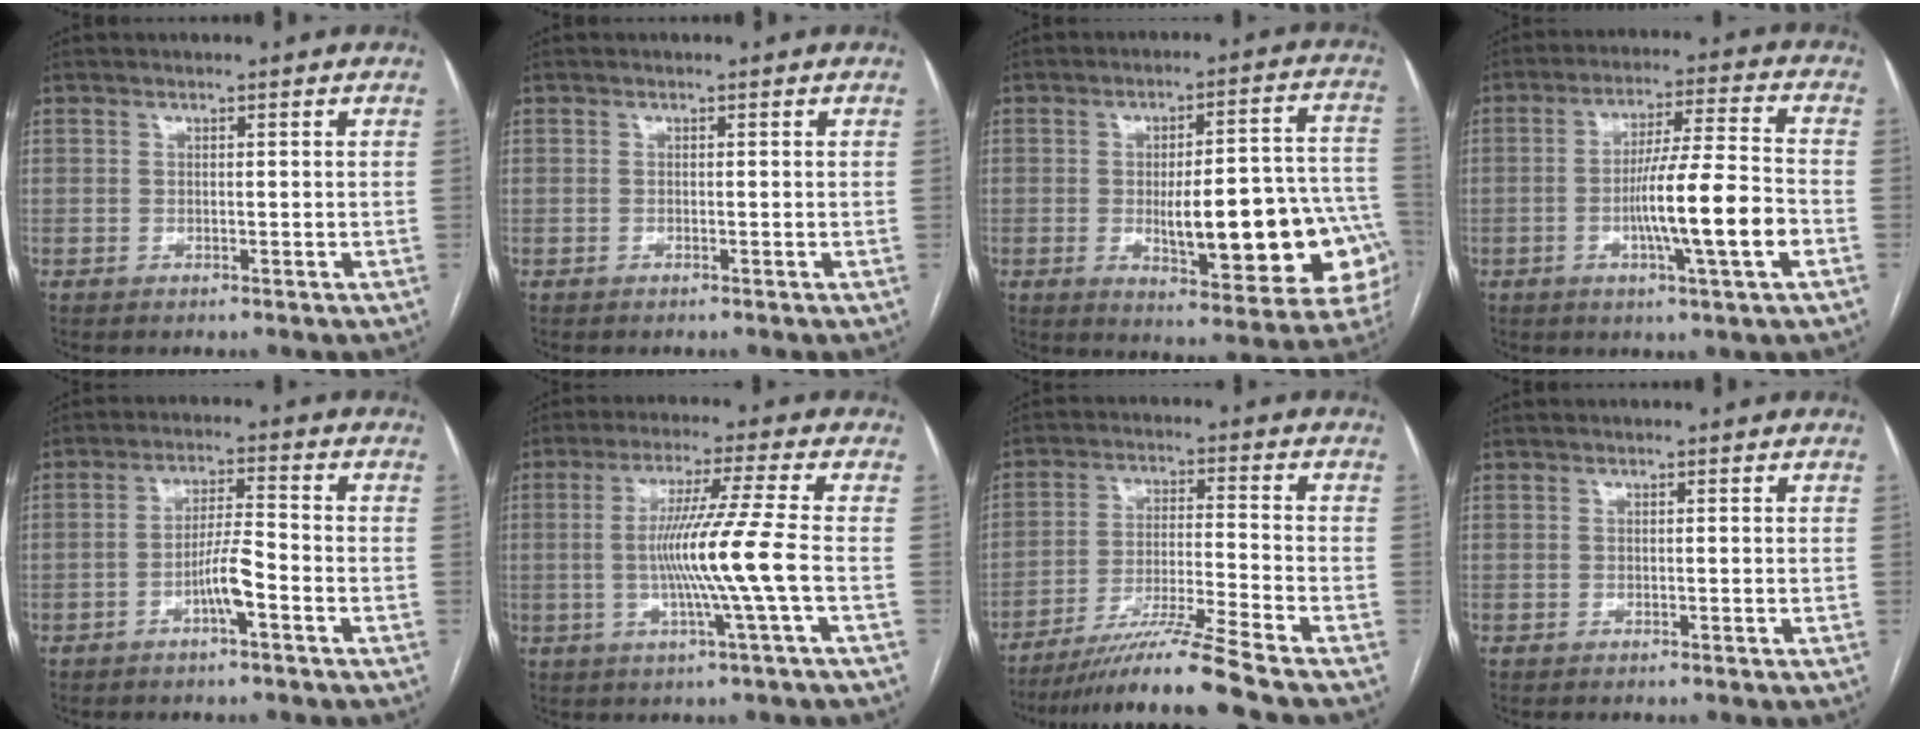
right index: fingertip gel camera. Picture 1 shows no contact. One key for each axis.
{"total": 0.0}
{"total": 20.4, "fx": -4.3, "fy": 5.2, "fz": 19.3, "tx": -0.179, "ty": 0.028, "tz": -0.036}
{"total": 12.1, "fx": -3.4, "fy": -0.3, "fz": 11.6, "tx": -0.199, "ty": -0.001, "tz": -0.060}
{"total": 5.3, "fx": -2.5, "fy": 0.3, "fz": 4.6, "tx": -0.089, "ty": 0.008, "tz": -0.044}
{"total": 10.2, "fx": -1.6, "fy": -2.4, "fz": 9.8, "tx": -0.188, "ty": -0.007, "tz": -0.025}
{"total": 12.3, "fx": -10.2, "fy": -2.7, "fz": 6.3, "tx": -0.109, "ty": -0.022, "tz": -0.178}
{"total": 0.0}